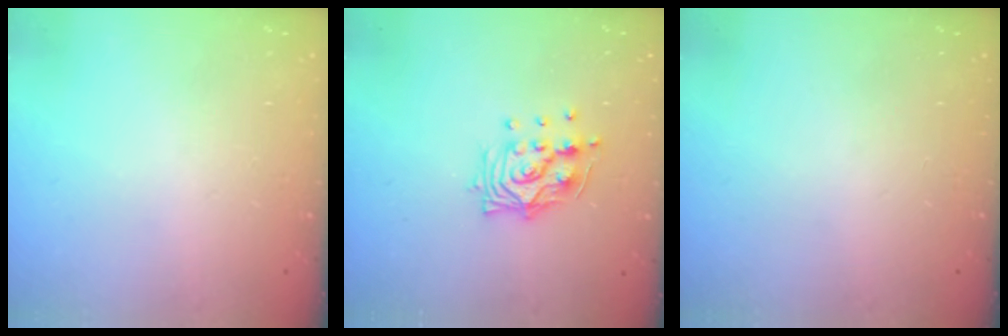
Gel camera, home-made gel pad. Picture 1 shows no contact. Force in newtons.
{"total": 11.7, "press": 11.7, "slide": 0.6}
{"total": 0.0}